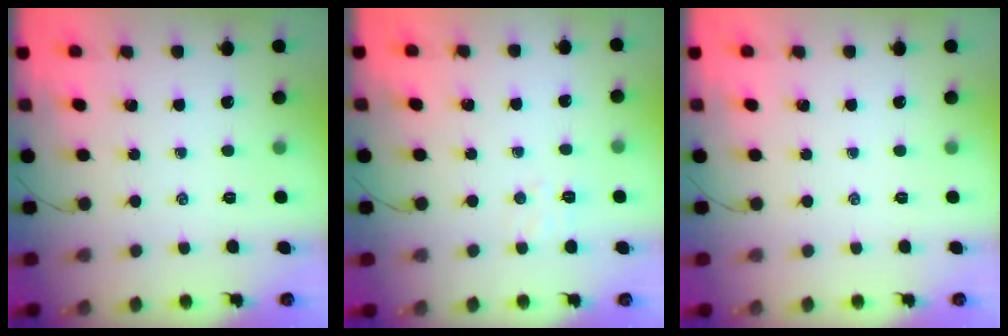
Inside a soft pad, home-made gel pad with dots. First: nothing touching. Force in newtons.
{"total": 4.7, "press": 4.5, "slide": 1.1}
{"total": 0.0}